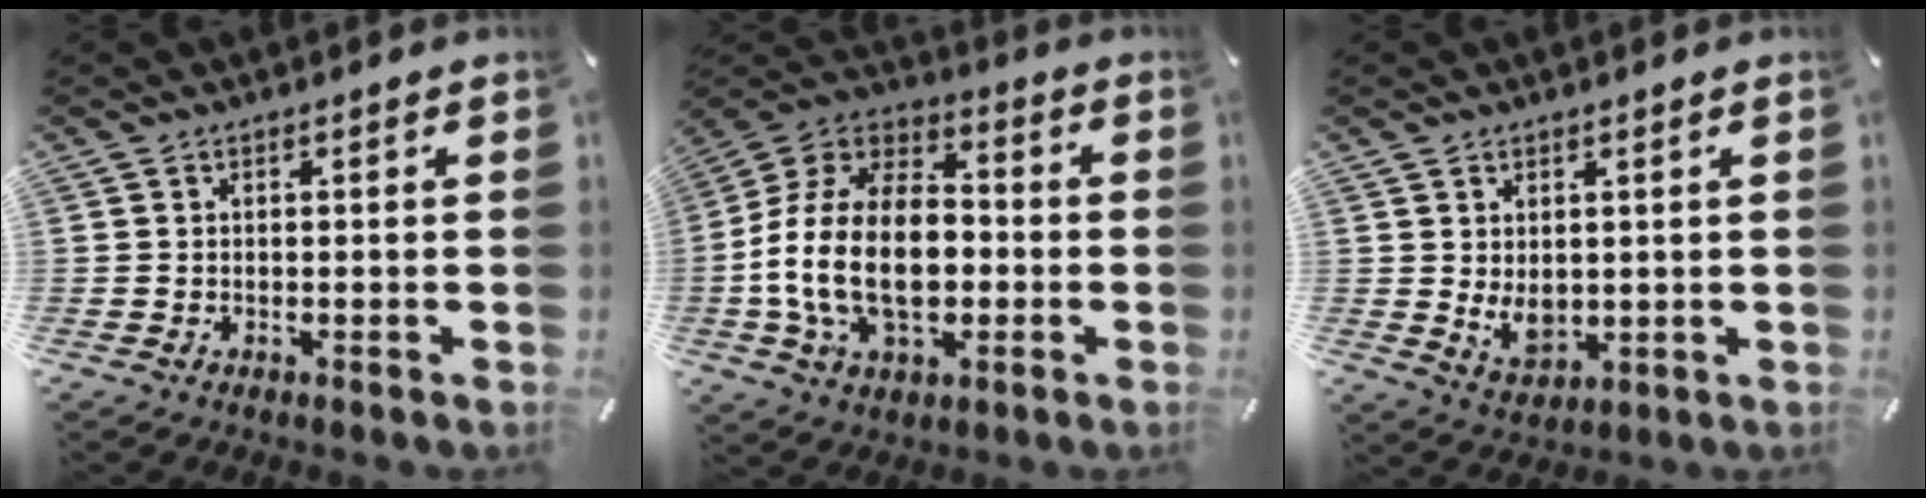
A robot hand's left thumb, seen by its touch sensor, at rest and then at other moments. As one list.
[{"total": 19.9, "force": [-4.4, 13.0, 14.4], "torque": [-0.316, 0.026, -0.077]}, {"total": 5.5, "force": [0.9, 4.0, 3.7], "torque": [-0.065, -0.007, 0.017]}]